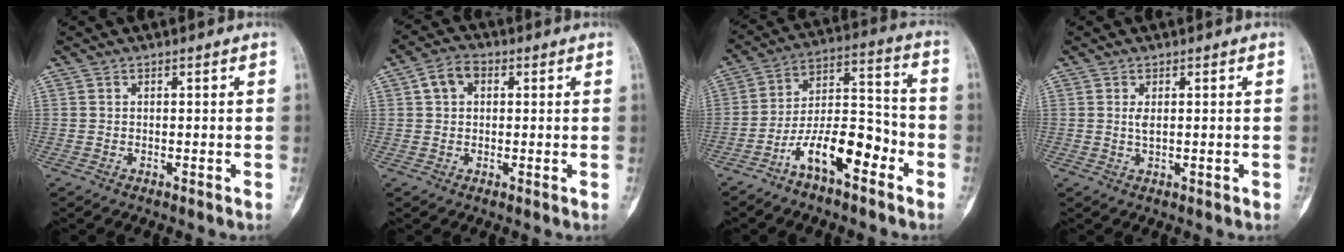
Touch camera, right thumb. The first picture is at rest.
{"total": 4.7, "force": [1.2, 3.5, 2.9], "torque": [-0.045, 0.013, 0.015]}
{"total": 13.1, "force": [-7.0, 5.4, 9.7], "torque": [-0.160, 0.069, -0.127]}
{"total": 1.7, "force": [0.3, 0.6, 1.6], "torque": [-0.032, -0.003, 0.009]}